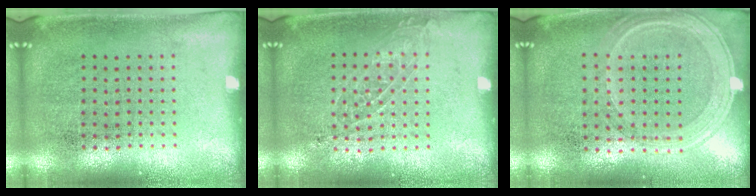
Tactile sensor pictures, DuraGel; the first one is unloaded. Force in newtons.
{"total": 1.1, "press": 1.0, "slide": 0.3}
{"total": 1.2, "press": 1.1, "slide": 0.2}